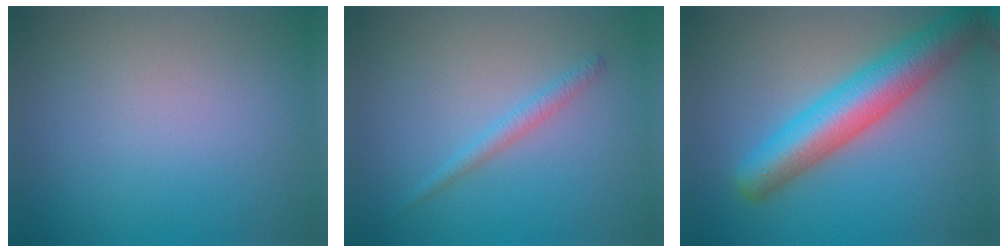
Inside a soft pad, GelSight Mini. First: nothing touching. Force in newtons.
{"total": 1.4, "press": 1.4, "slide": 0.1}
{"total": 7.2, "press": 7.2, "slide": 0.3}